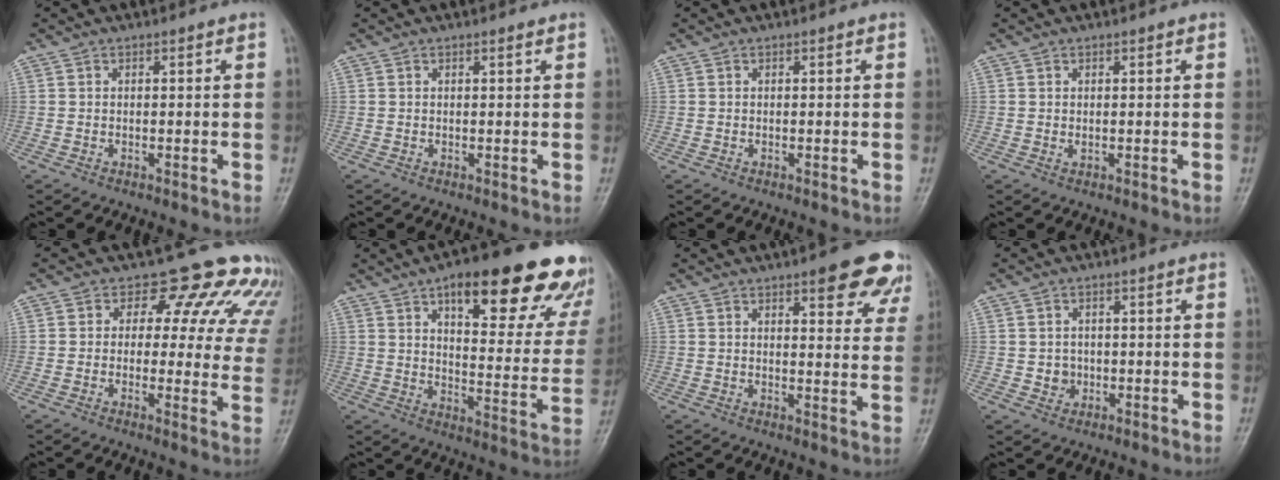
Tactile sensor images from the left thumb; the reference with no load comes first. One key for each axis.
{"total": 0.5, "fx": 0.4, "fy": 0.1, "fz": 0.3, "tx": -0.008, "ty": -0.002, "tz": 0.005}
{"total": 0.0}
{"total": 1.0, "fx": 0.4, "fy": 0.5, "fz": 0.8, "tx": -0.011, "ty": -0.002, "tz": 0.008}
{"total": 15.2, "fx": 12.1, "fy": 7.4, "fz": 5.6, "tx": -0.001, "ty": -0.061, "tz": 0.112}
{"total": 26.9, "fx": 16.5, "fy": 9.4, "fz": 19.1, "tx": -0.205, "ty": -0.050, "tz": 0.217}
{"total": 12.2, "fx": 7.5, "fy": 4.0, "fz": 8.8, "tx": -0.064, "ty": -0.032, "tz": 0.085}
{"total": 2.6, "fx": -0.3, "fy": 2.4, "fz": 0.8, "tx": 0.003, "ty": 0.005, "tz": -0.001}